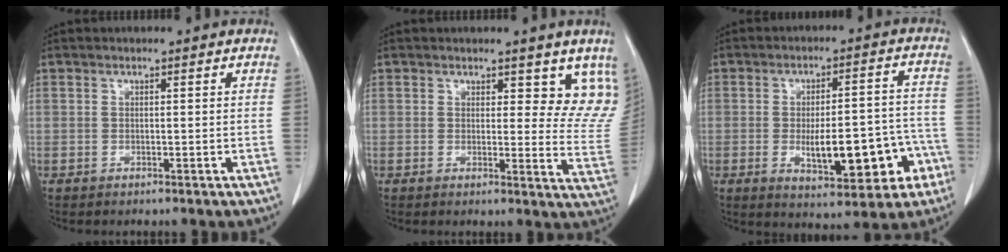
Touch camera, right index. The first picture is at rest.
{"total": 8.5, "force": [6.5, 3.8, 3.9], "torque": [-0.014, -0.031, 0.057]}
{"total": 13.7, "force": [-4.5, 4.6, 12.1], "torque": [-0.162, 0.023, -0.051]}